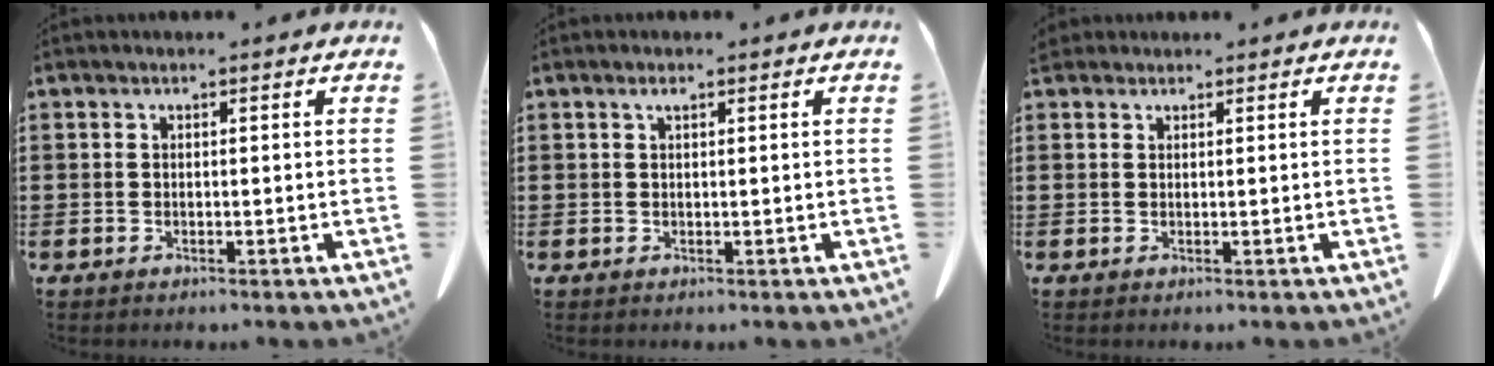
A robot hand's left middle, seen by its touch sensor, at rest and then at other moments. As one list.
[{"total": 1.0, "force": [0.5, 0.3, 0.8], "torque": [-0.017, 0.003, 0.008]}, {"total": 1.2, "force": [1.1, 0.5, 0.1], "torque": [-0.006, 0.004, 0.022]}]